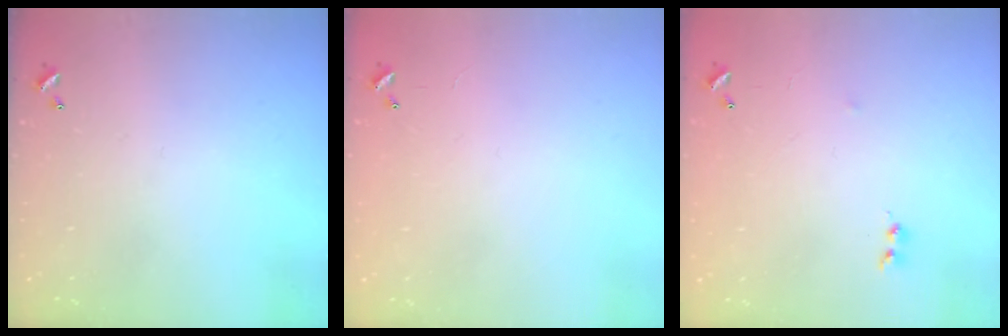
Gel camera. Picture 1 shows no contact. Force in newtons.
{"total": 8.7, "press": 8.7, "slide": 0.5}
{"total": 5.7, "press": 5.7, "slide": 0.7}